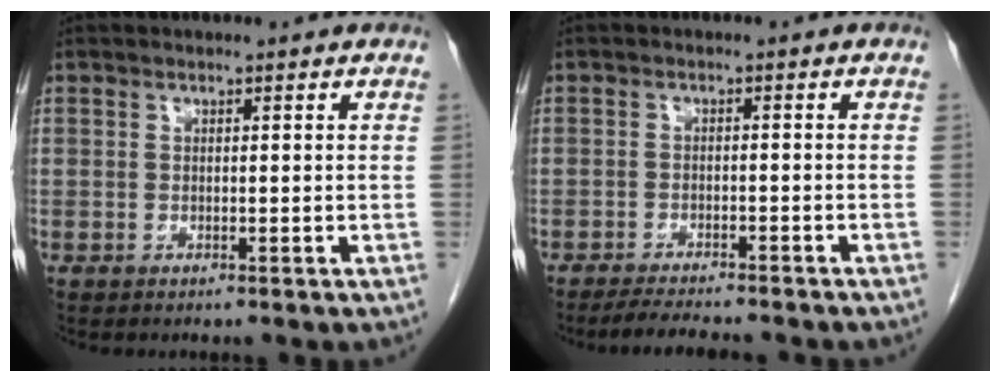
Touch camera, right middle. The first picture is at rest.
{"total": 7.6, "force": [-6.7, 0.9, 3.4], "torque": [-0.052, -0.015, -0.100]}